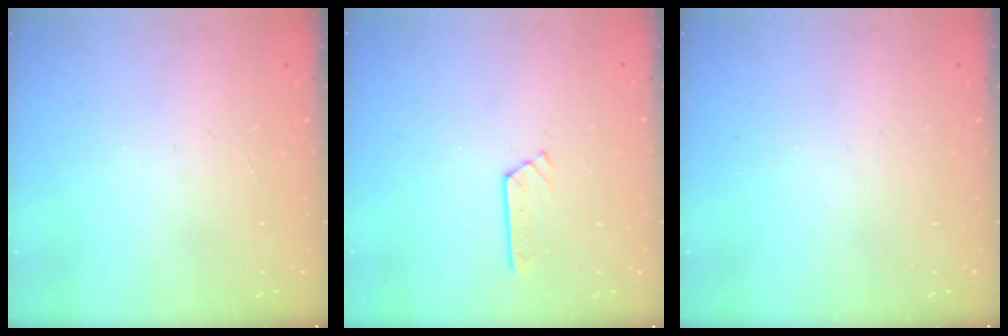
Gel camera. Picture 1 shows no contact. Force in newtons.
{"total": 2.4, "press": 2.4, "slide": 0.1}
{"total": 0.0}